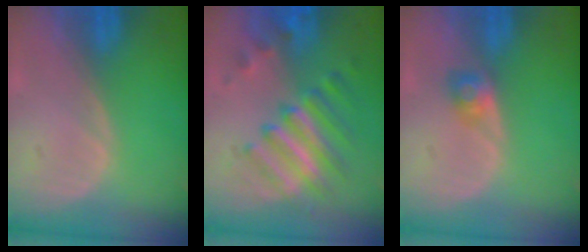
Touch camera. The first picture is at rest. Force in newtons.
{"total": 8.2, "press": 8.0, "slide": 1.7}
{"total": 2.5, "press": 2.4, "slide": 0.7}